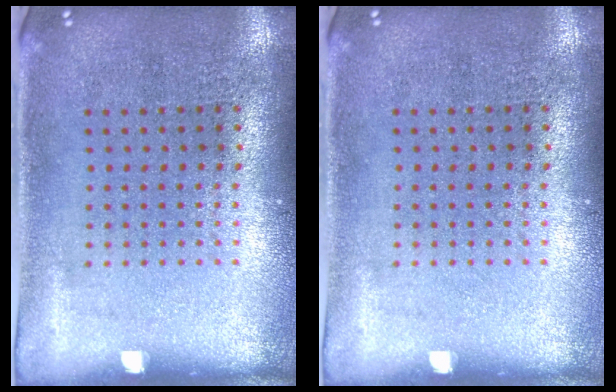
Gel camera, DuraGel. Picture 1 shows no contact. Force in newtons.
{"total": 0.0}